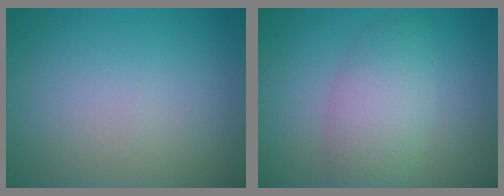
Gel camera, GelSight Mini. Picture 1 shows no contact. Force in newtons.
{"total": 4.6, "press": 4.6, "slide": 0.2}